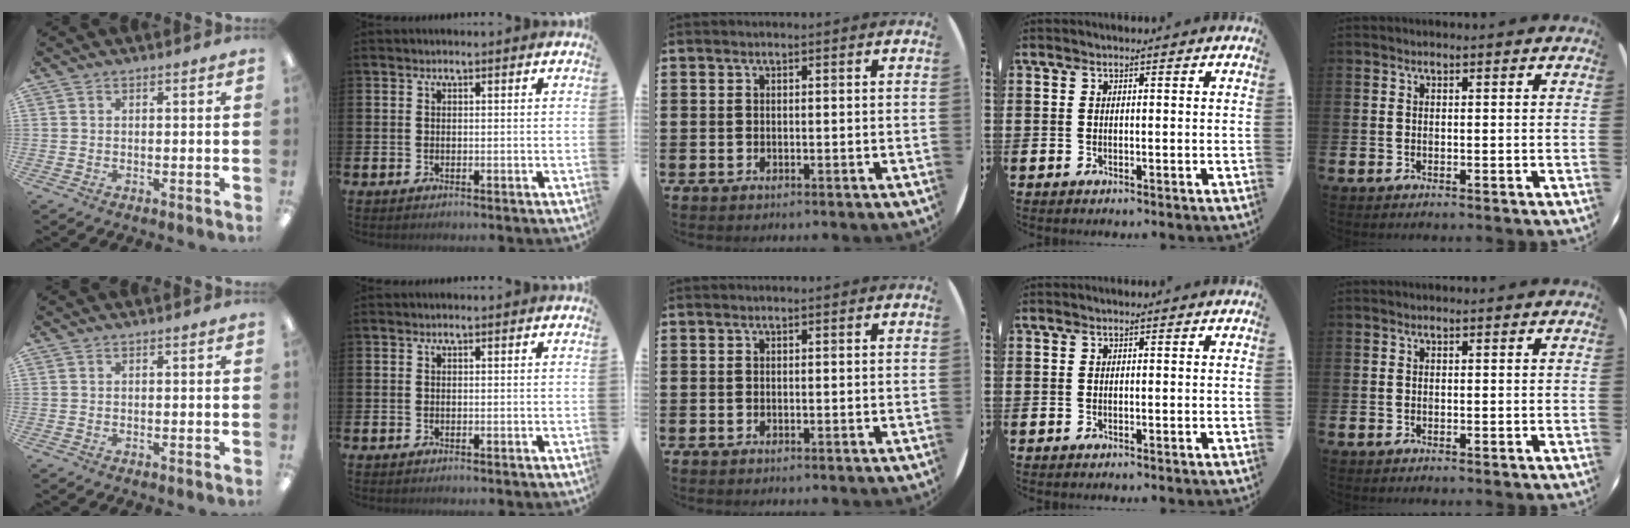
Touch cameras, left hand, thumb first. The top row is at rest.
{}